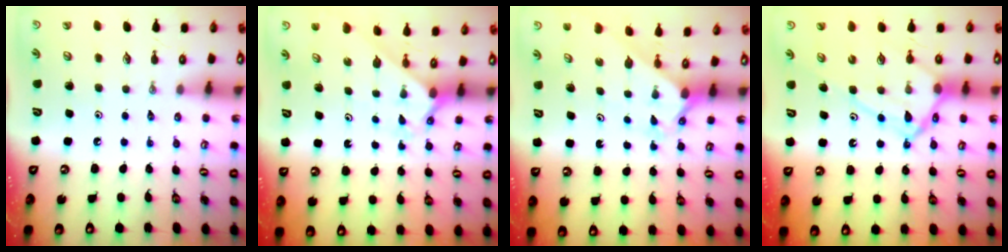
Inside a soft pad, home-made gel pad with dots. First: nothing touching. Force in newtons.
{"total": 2.2, "press": 2.2, "slide": 0.2}
{"total": 1.9, "press": 1.9, "slide": 0.2}
{"total": 13.9, "press": 13.9, "slide": 1.4}